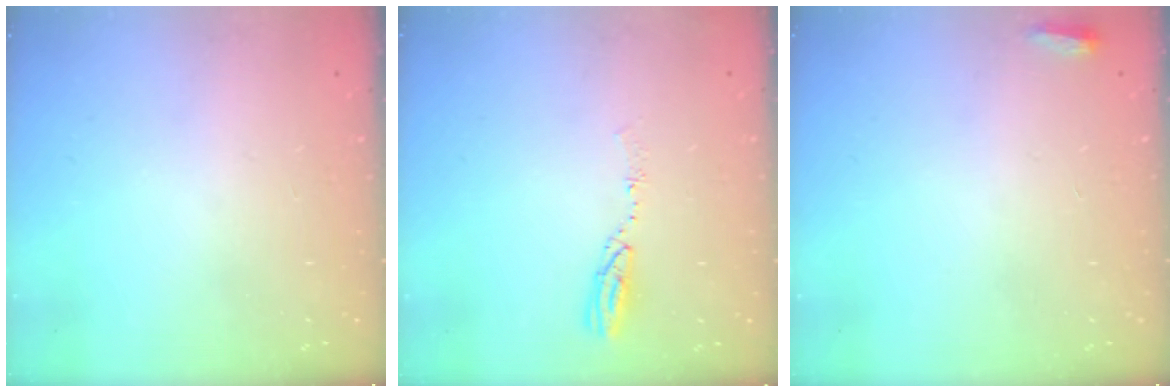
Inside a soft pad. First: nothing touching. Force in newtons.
{"total": 4.6, "press": 4.6, "slide": 0.4}
{"total": 2.5, "press": 2.3, "slide": 1.0}